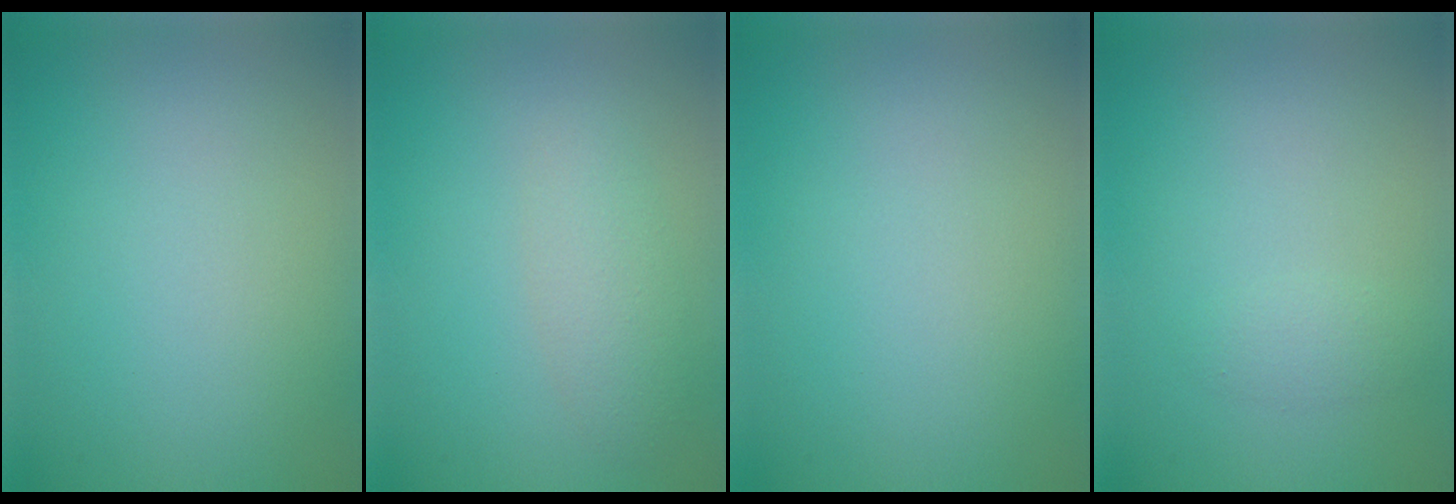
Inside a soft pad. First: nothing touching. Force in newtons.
{"total": 2.4, "press": 2.4, "slide": 0.1}
{"total": 0.0}
{"total": 1.0, "press": 1.0, "slide": 0.1}